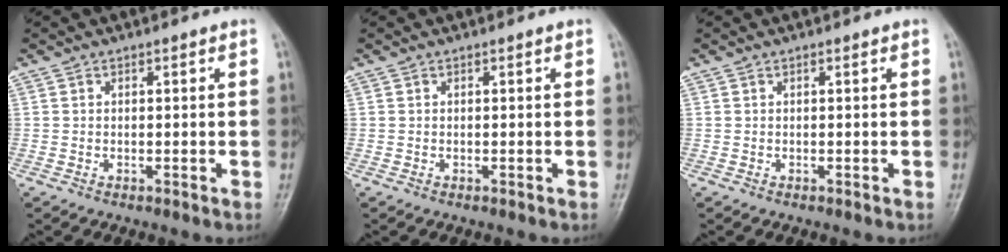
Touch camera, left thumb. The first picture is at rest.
{"total": 0.0}
{"total": 0.0}